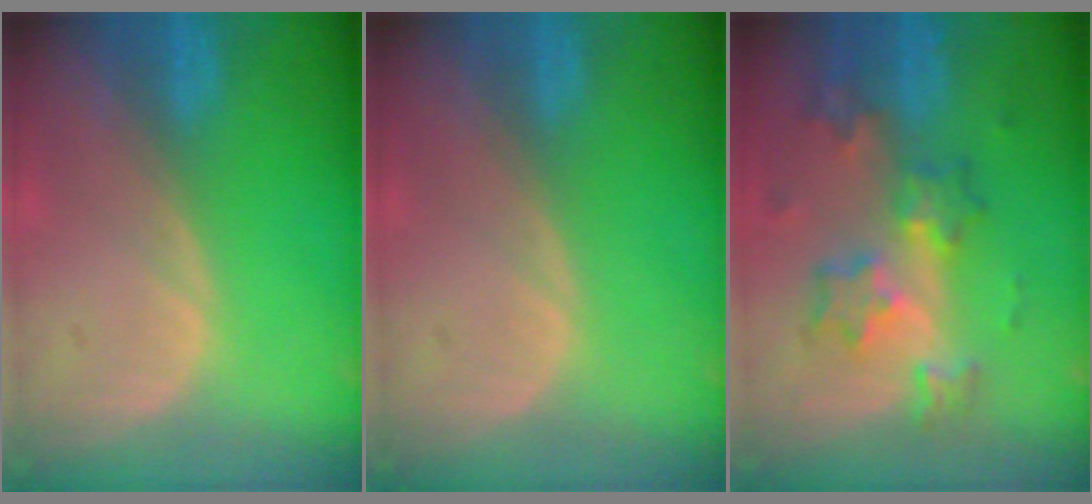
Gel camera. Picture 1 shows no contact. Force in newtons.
{"total": 0.0}
{"total": 8.4, "press": 7.3, "slide": 4.1}